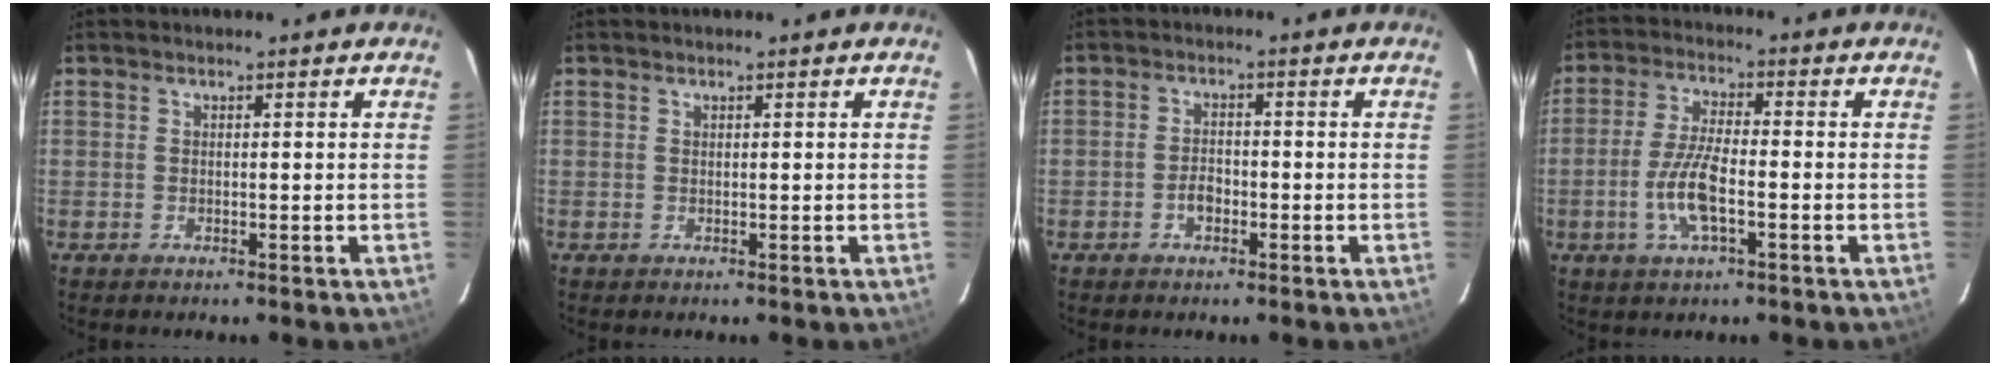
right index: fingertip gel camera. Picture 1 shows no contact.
{"total": 0.0}
{"total": 2.8, "force": [-1.3, 1.7, 1.7], "torque": [-0.034, 0.006, -0.025]}
{"total": 8.2, "force": [-2.6, 2.3, 7.5], "torque": [-0.158, 0.000, -0.053]}